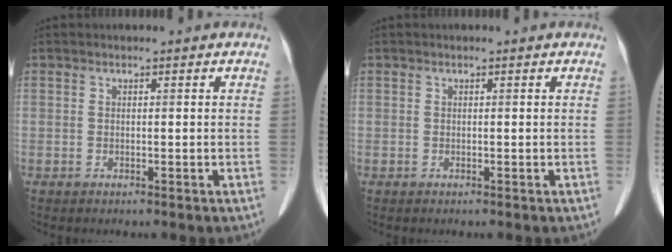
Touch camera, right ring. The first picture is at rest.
{"total": 0.0}